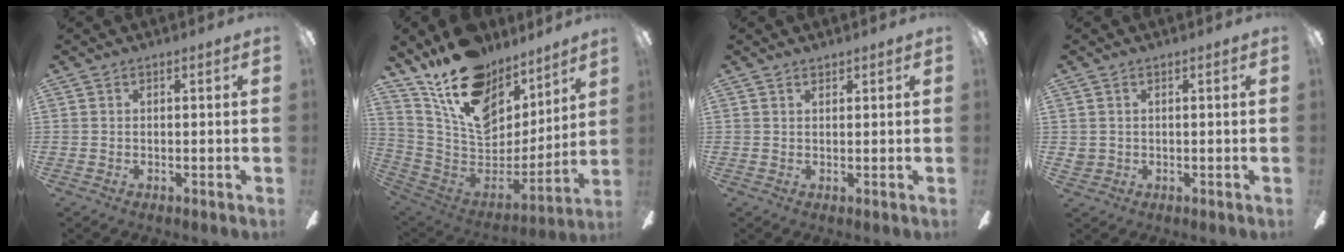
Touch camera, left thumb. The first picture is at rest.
{"total": 19.5, "force": [12.7, 11.1, 9.7], "torque": [-0.176, -0.086, 0.233]}
{"total": 1.0, "force": [0.9, 0.4, 0.2], "torque": [-0.004, 0.000, 0.017]}
{"total": 1.5, "force": [0.4, 1.4, 0.4], "torque": [-0.011, 0.003, 0.007]}